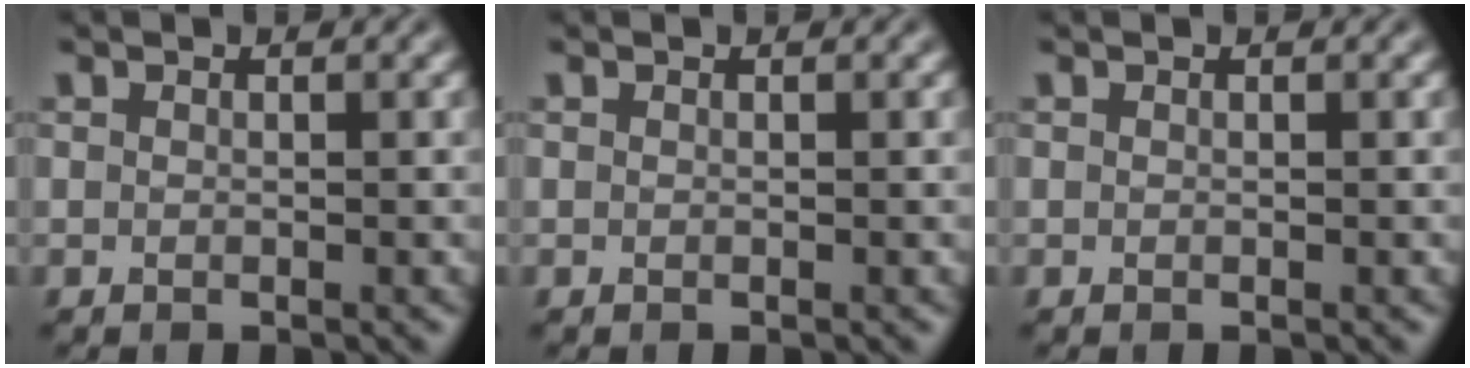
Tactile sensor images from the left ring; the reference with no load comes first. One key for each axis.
{"total": 0.0}
{"total": 0.0}